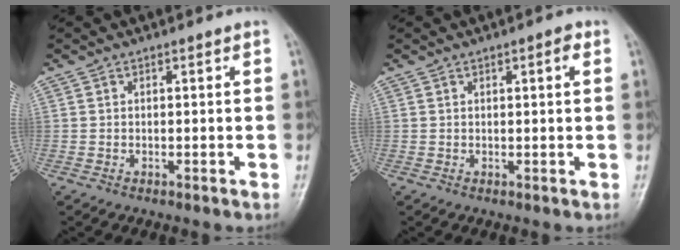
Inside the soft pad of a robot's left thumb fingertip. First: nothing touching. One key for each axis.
{"total": 1.7, "fx": 0.7, "fy": 0.4, "fz": 1.5, "tx": -0.021, "ty": 0.001, "tz": 0.009}